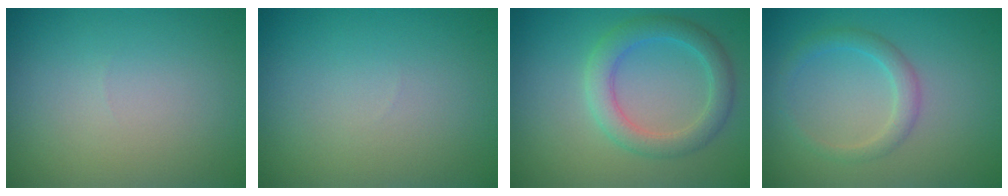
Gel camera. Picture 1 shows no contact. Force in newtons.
{"total": 0.0}
{"total": 3.6, "press": 3.6, "slide": 0.1}
{"total": 2.0, "press": 2.0, "slide": 0.1}